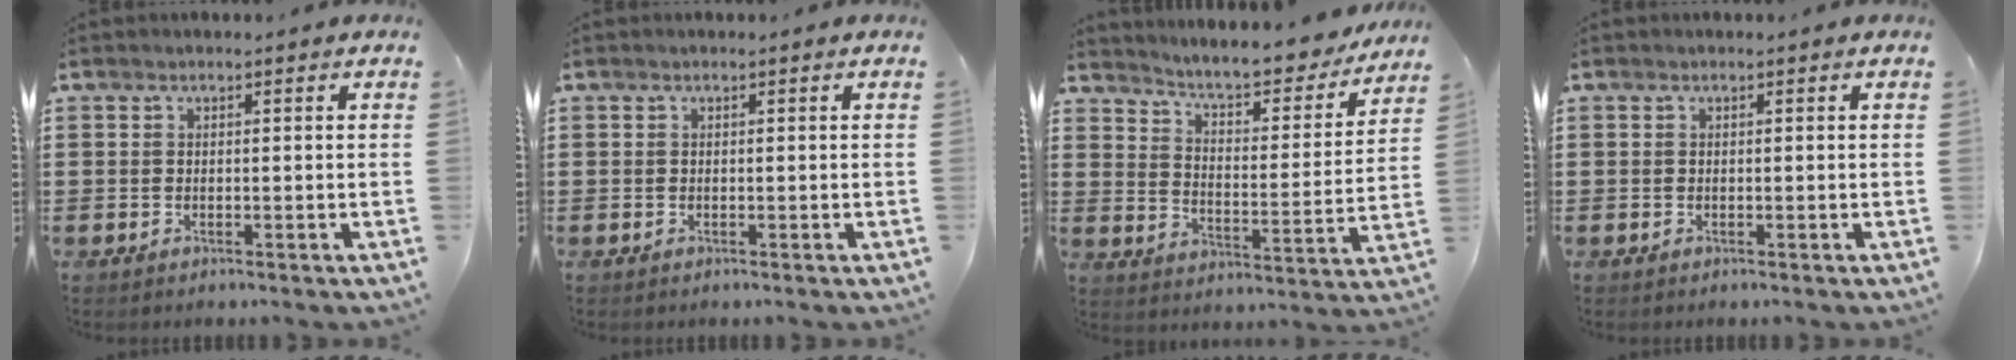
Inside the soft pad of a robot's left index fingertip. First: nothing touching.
{"total": 0.0}
{"total": 6.1, "force": [5.7, 0.4, 2.1], "torque": [-0.059, -0.046, 0.091]}
{"total": 0.0}